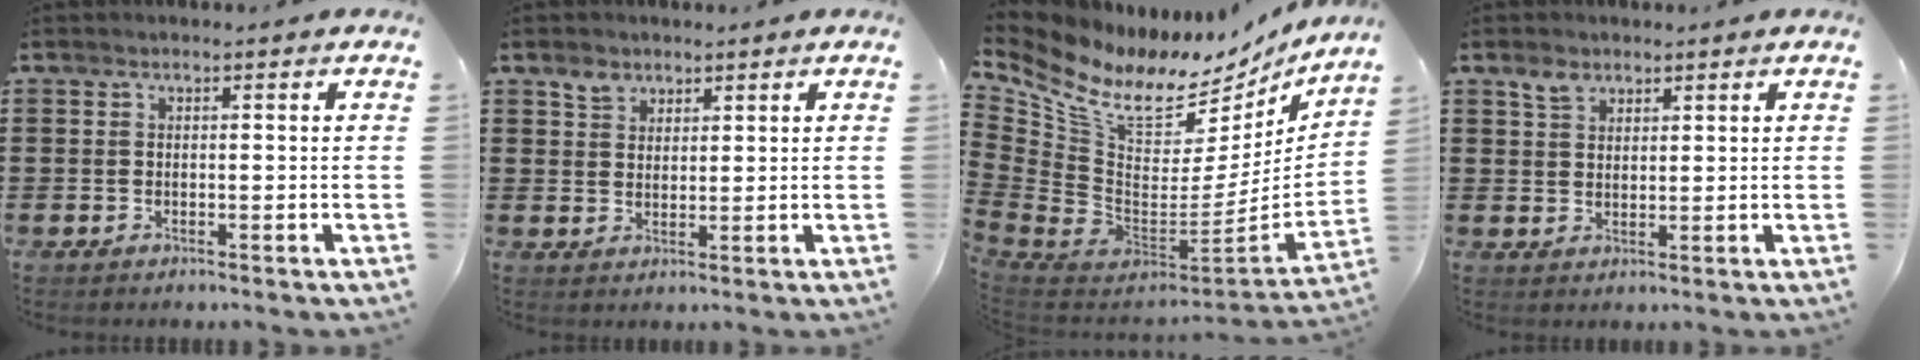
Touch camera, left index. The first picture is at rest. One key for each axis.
{"total": 2.8, "fx": 2.1, "fy": 1.8, "fz": 0.5, "tx": -0.009, "ty": 0.003, "tz": 0.039}
{"total": 11.4, "fx": 7.6, "fy": 5.8, "fz": 6.1, "tx": -0.153, "ty": -0.058, "tz": 0.137}
{"total": 3.0, "fx": 2.1, "fy": 1.8, "fz": 1.0, "tx": -0.018, "ty": 0.001, "tz": 0.039}